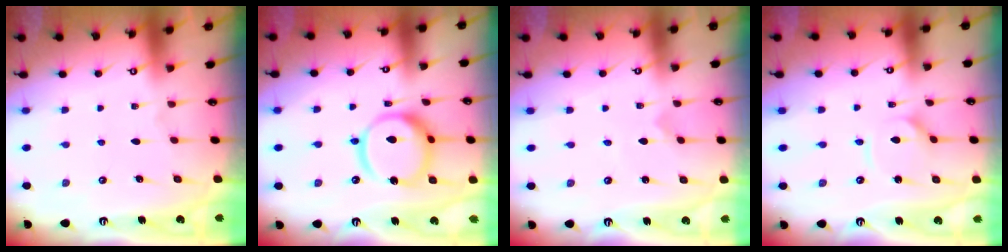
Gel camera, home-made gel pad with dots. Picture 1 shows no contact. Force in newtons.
{"total": 17.1, "press": 16.9, "slide": 2.3}
{"total": 0.0}
{"total": 2.9, "press": 2.9, "slide": 0.4}